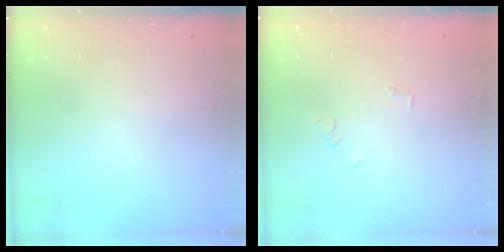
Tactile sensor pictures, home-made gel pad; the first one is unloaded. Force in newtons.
{"total": 3.1, "press": 3.1, "slide": 0.4}